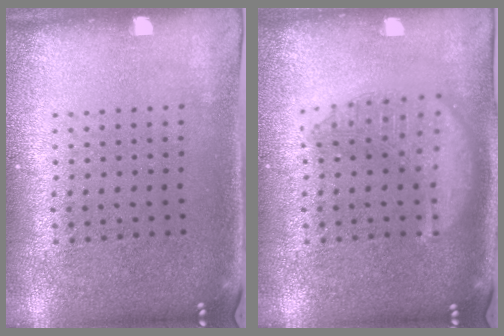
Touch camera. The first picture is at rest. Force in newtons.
{"total": 3.0, "press": 3.0, "slide": 0.4}